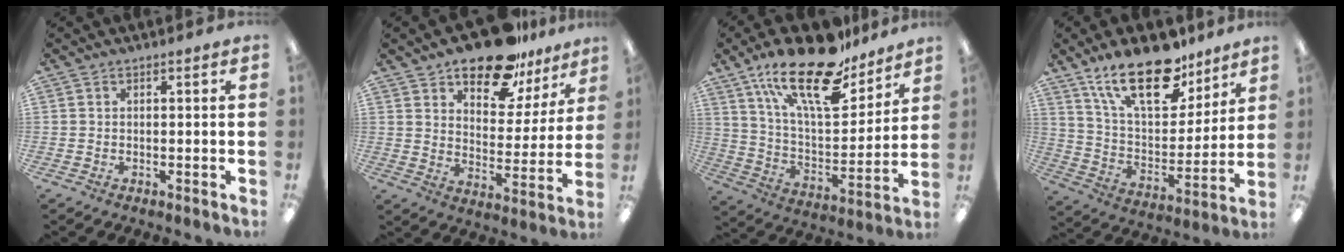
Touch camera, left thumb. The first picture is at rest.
{"total": 16.9, "force": [13.3, 7.5, 7.4], "torque": [-0.120, -0.084, 0.235]}
{"total": 23.5, "force": [16.1, 9.2, 14.4], "torque": [-0.234, -0.097, 0.278]}
{"total": 22.0, "force": [15.0, 9.7, 12.8], "torque": [-0.218, -0.077, 0.262]}